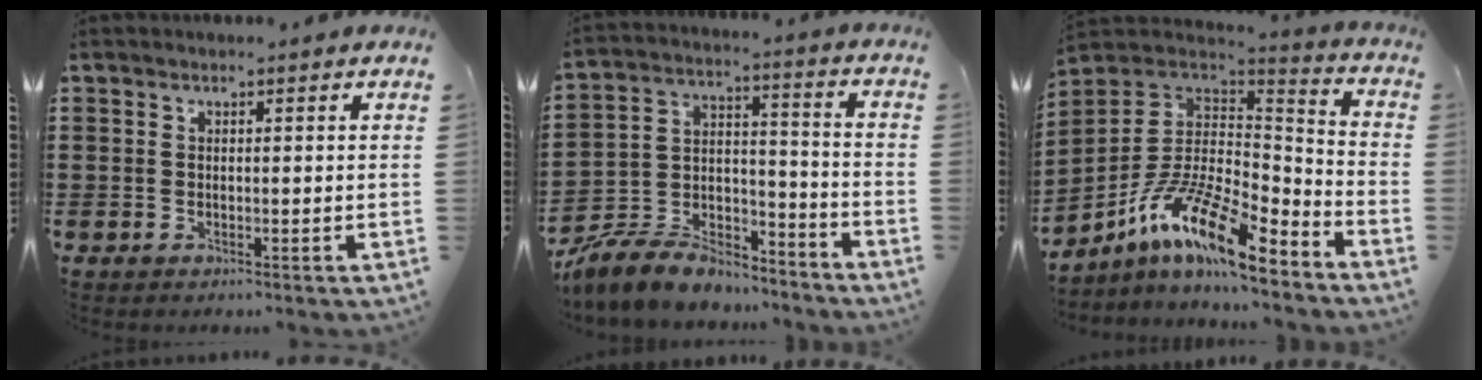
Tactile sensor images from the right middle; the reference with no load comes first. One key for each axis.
{"total": 9.1, "fx": -8.3, "fy": 2.7, "fz": 2.5, "tx": -0.051, "ty": 0.021, "tz": -0.163}
{"total": 13.5, "fx": -8.4, "fy": 3.9, "fz": 9.9, "tx": -0.203, "ty": 0.003, "tz": -0.164}